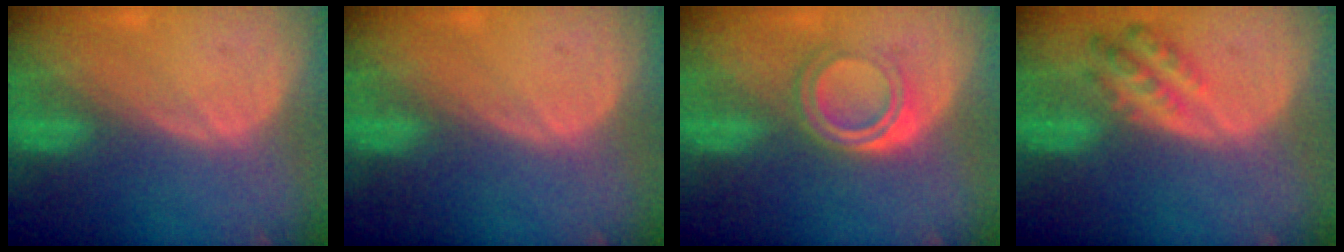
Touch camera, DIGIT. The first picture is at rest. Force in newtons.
{"total": 0.0}
{"total": 5.1, "press": 4.5, "slide": 2.4}
{"total": 4.9, "press": 4.9, "slide": 0.4}